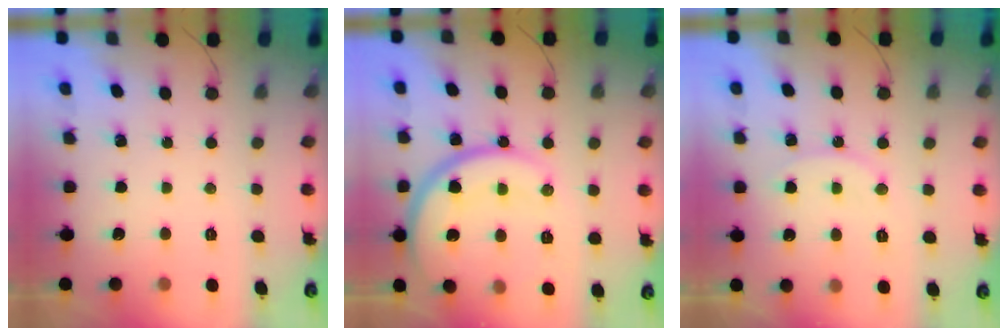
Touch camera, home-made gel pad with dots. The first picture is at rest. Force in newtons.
{"total": 15.5, "press": 15.5, "slide": 1.3}
{"total": 7.6, "press": 7.6, "slide": 0.5}